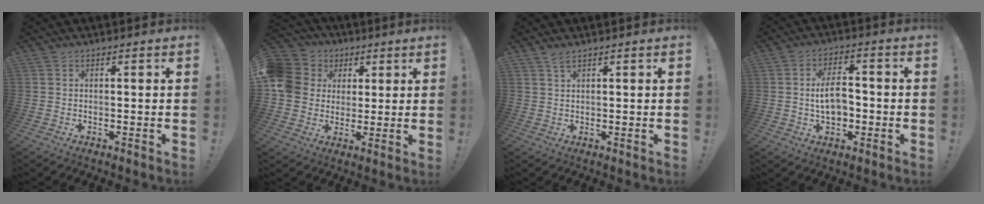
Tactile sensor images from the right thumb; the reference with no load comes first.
{"total": 12.6, "force": [2.3, 11.4, 5.0], "torque": [-0.098, -0.001, 0.050]}
{"total": 2.3, "force": [1.8, 0.5, 1.3], "torque": [-0.020, -0.005, 0.032]}
{"total": 8.7, "force": [-0.8, 5.5, 6.7], "torque": [-0.107, 0.006, -0.014]}